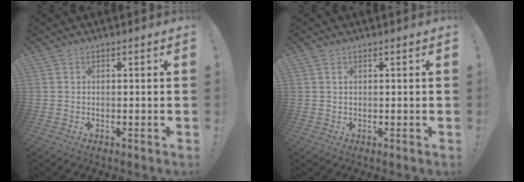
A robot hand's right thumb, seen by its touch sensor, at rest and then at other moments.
{"total": 0.9, "force": [0.5, 0.4, 0.6], "torque": [-0.021, 0.006, 0.011]}